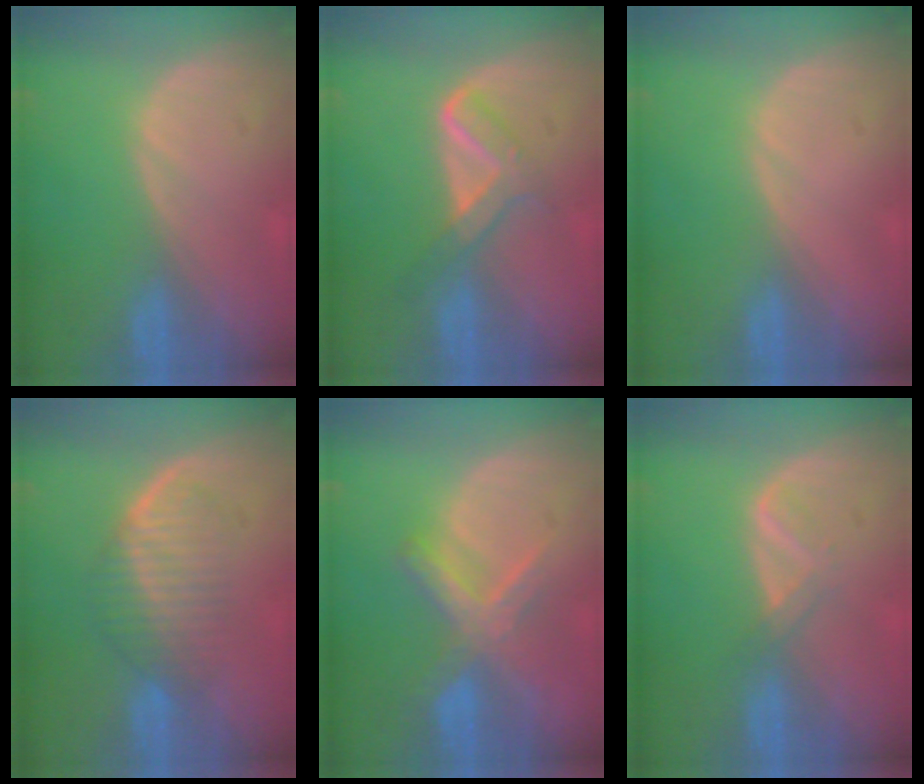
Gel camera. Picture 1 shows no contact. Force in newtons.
{"total": 5.1, "press": 4.9, "slide": 1.5}
{"total": 0.0}
{"total": 5.9, "press": 5.8, "slide": 1.4}
{"total": 6.6, "press": 6.2, "slide": 2.3}
{"total": 2.1, "press": 2.1, "slide": 0.2}